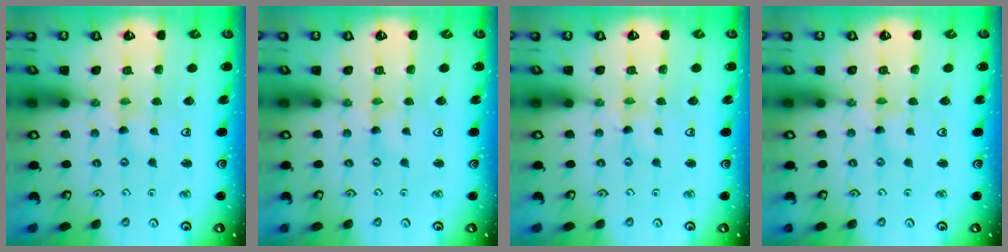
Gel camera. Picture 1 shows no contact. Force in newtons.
{"total": 0.0}
{"total": 0.0}
{"total": 0.0}